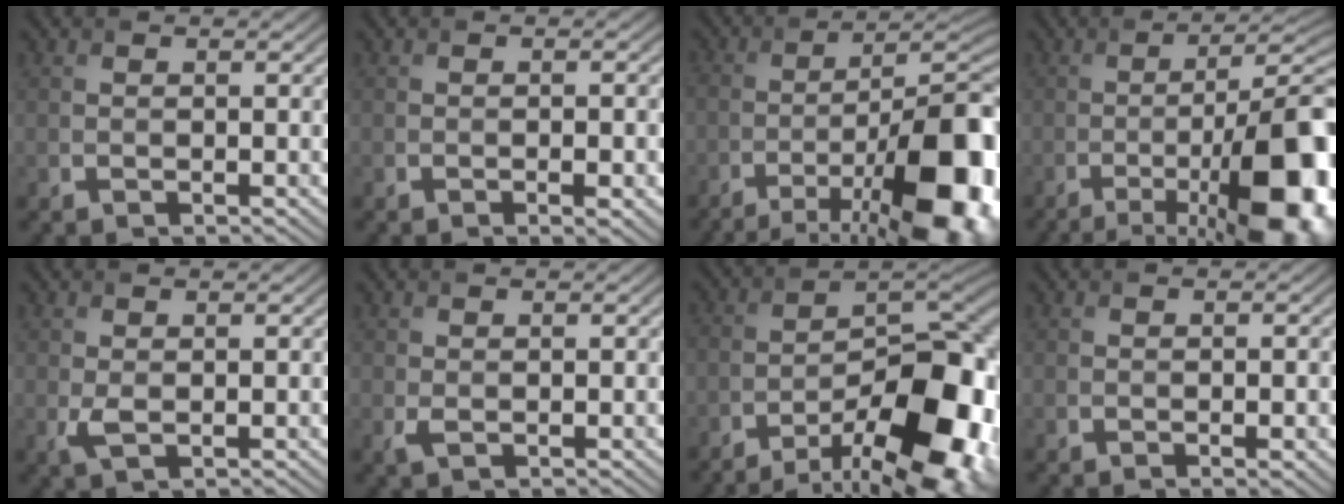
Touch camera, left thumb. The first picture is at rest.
{"total": 2.1, "force": [-0.7, 0.5, 1.9], "torque": [-0.030, 0.002, -0.010]}
{"total": 19.4, "force": [-10.3, 7.0, 14.9], "torque": [-0.188, -0.014, -0.152]}
{"total": 18.5, "force": [-7.2, 6.4, 15.8], "torque": [-0.206, -0.016, -0.102]}
{"total": 1.3, "force": [0.1, 0.6, 1.2], "torque": [-0.033, -0.003, 0.004]}
{"total": 0.8, "force": [-0.1, 0.4, 0.7], "torque": [-0.019, -0.003, 0.000]}
{"total": 17.0, "force": [-9.6, 7.0, 12.2], "torque": [-0.172, -0.009, -0.157]}
{"total": 1.4, "force": [-0.3, 0.3, 1.3], "torque": [-0.019, 0.002, -0.004]}